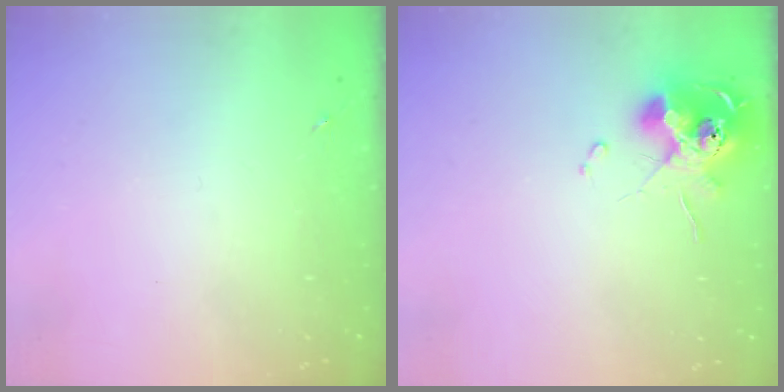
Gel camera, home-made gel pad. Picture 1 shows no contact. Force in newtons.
{"total": 13.5, "press": 13.4, "slide": 1.2}